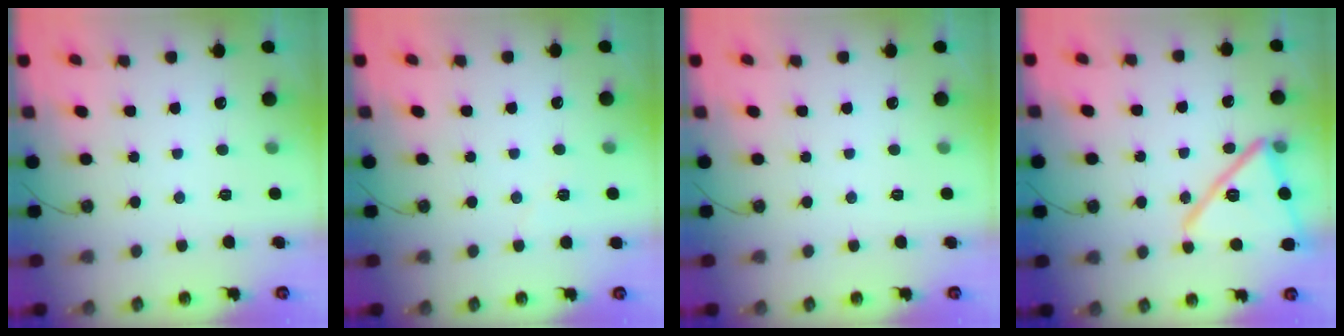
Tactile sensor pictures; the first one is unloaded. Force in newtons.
{"total": 3.7, "press": 3.3, "slide": 1.5}
{"total": 0.0}
{"total": 17.2, "press": 16.9, "slide": 2.8}